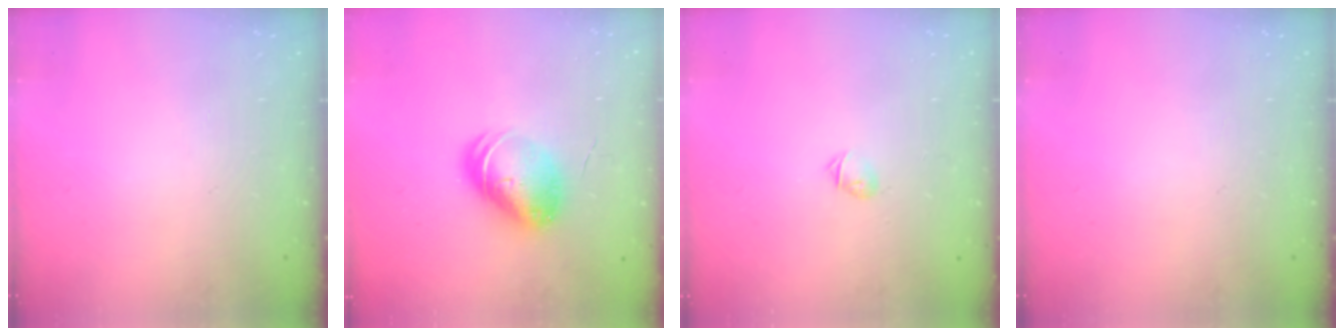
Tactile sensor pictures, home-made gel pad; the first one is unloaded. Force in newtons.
{"total": 10.2, "press": 10.2, "slide": 1.2}
{"total": 2.8, "press": 2.7, "slide": 0.6}
{"total": 0.0}